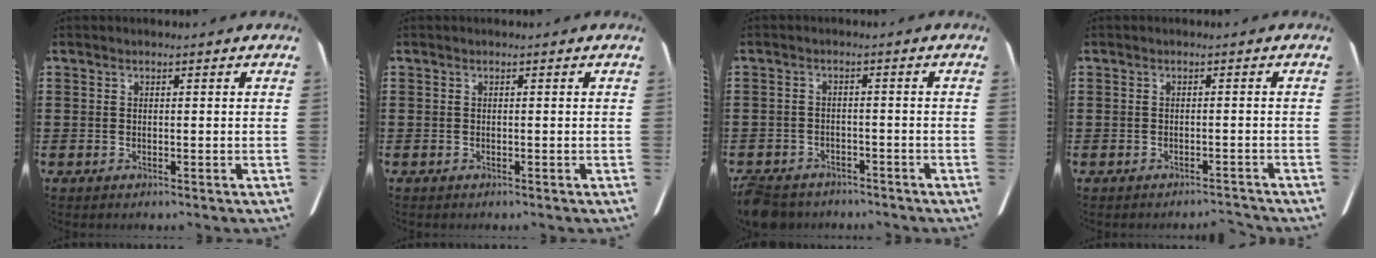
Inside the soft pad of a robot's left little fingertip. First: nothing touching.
{"total": 0.0}
{"total": 3.3, "force": [-3.2, 0.7, 0.3], "torque": [-0.024, -0.003, -0.072]}
{"total": 1.4, "force": [-1.3, 0.0, 0.5], "torque": [-0.009, 0.001, -0.025]}